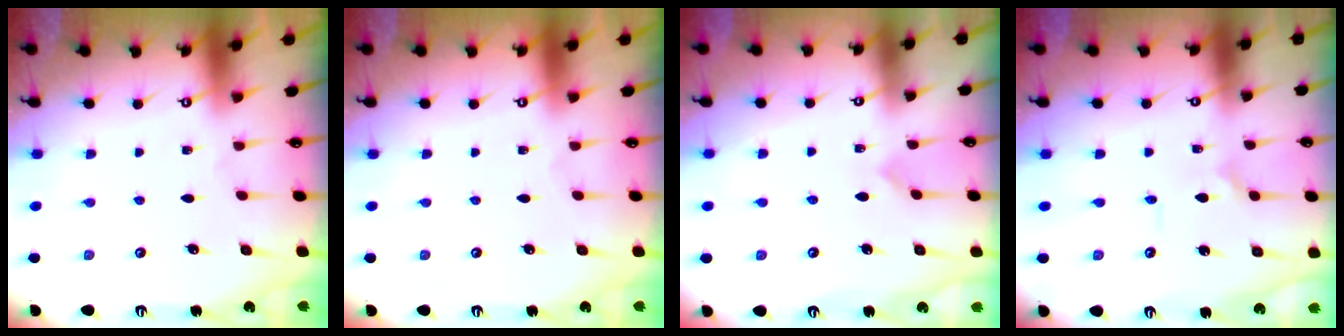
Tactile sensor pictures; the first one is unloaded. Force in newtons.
{"total": 0.0}
{"total": 3.6, "press": 3.6, "slide": 0.3}
{"total": 1.6, "press": 1.5, "slide": 0.2}